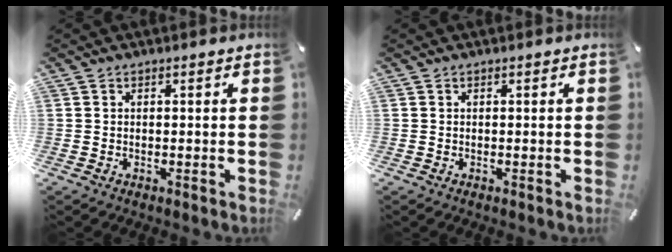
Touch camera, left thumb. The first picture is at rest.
{"total": 0.0}